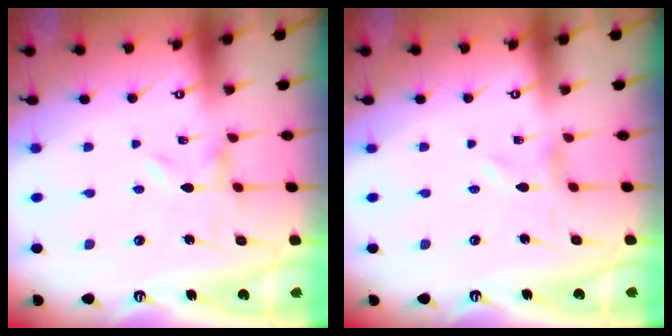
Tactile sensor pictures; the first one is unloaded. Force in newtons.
{"total": 0.0}